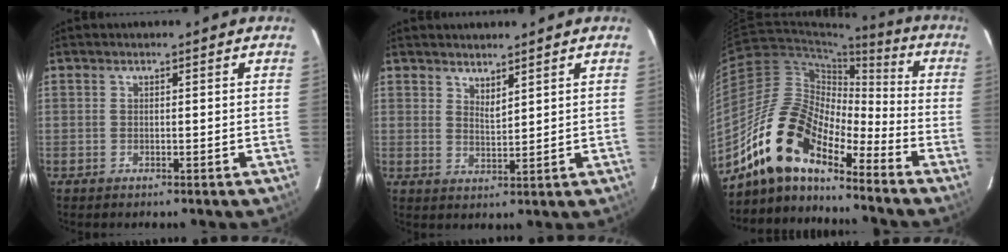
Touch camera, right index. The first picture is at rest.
{"total": 2.8, "force": [2.5, 0.6, 1.3], "torque": [-0.021, -0.001, 0.043]}
{"total": 15.5, "force": [-12.2, 5.2, 8.1], "torque": [-0.141, 0.004, -0.246]}